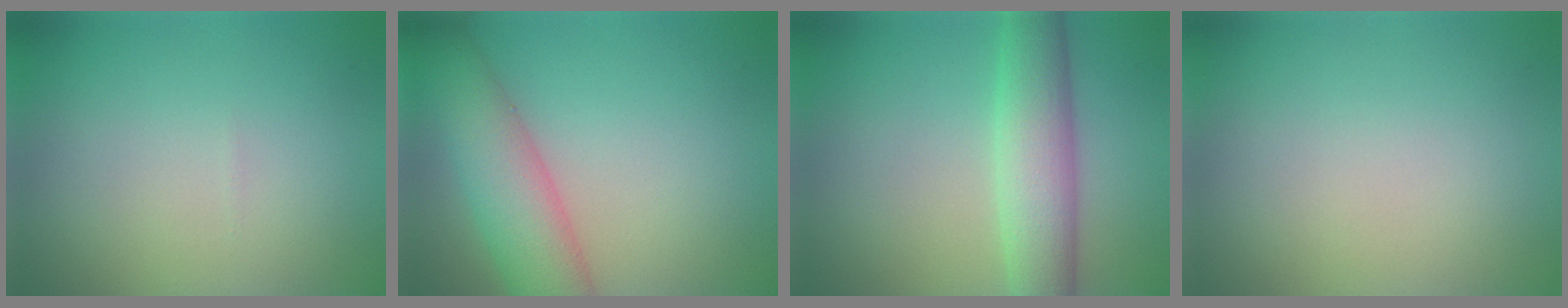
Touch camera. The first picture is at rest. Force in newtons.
{"total": 6.4, "press": 6.4, "slide": 0.4}
{"total": 6.2, "press": 6.2, "slide": 0.0}
{"total": 0.0}